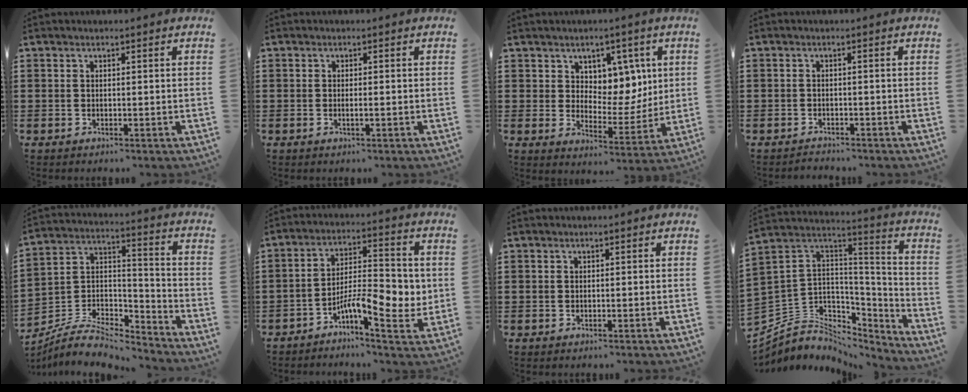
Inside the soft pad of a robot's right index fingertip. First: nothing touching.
{"total": 1.0, "force": [-0.3, 0.1, 1.0], "torque": [-0.018, -0.004, -0.005]}
{"total": 6.7, "force": [4.1, 5.1, 1.6], "torque": [-0.042, -0.020, 0.073]}
{"total": 1.3, "force": [-1.2, 0.3, -0.1], "torque": [-0.002, 0.003, -0.029]}
{"total": 7.3, "force": [-6.3, 2.5, 2.7], "torque": [-0.064, 0.006, -0.125]}
{"total": 8.9, "force": [-2.6, 3.6, 7.7], "torque": [-0.120, -0.002, -0.046]}
{"total": 0.0}
{"total": 5.7, "force": [-2.2, 5.2, 0.7], "torque": [-0.045, -0.018, -0.039]}